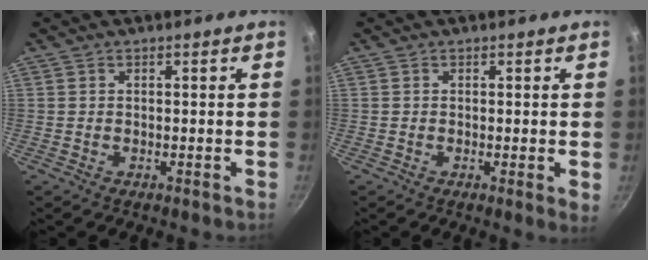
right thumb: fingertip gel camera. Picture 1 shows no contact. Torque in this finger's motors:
{"motor_torque": [-0.18, 0.31, -0.16, -0.30, -0.01]}